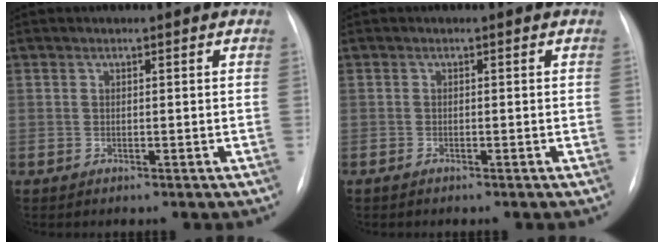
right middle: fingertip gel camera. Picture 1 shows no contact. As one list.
[{"total": 0.6, "force": [-0.5, 0.2, 0.3], "torque": [-0.011, -0.001, -0.008]}]